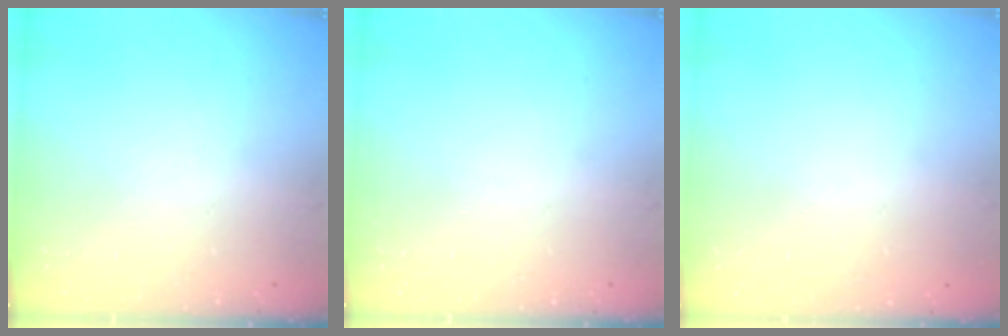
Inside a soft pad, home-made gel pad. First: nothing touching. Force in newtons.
{"total": 0.0}
{"total": 0.0}